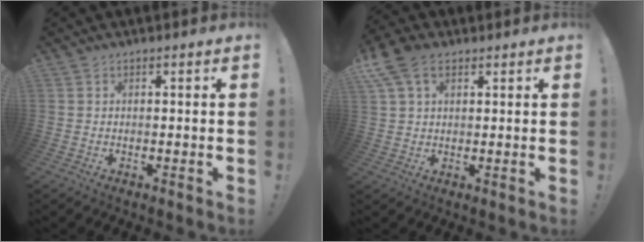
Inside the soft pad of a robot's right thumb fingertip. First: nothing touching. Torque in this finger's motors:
{"motor_torque": [0.59, 0.73, 0.18, 0.09, 0.33]}